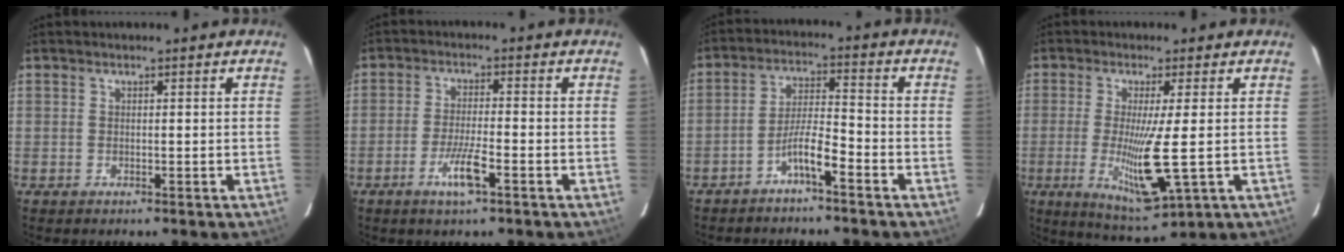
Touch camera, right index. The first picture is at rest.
{"total": 5.4, "force": [-2.7, 0.4, 4.7], "torque": [-0.089, -0.006, -0.050]}
{"total": 5.6, "force": [-3.6, 0.2, 4.3], "torque": [-0.079, 0.011, -0.071]}
{"total": 10.0, "force": [-1.4, 0.6, 9.8], "torque": [-0.183, -0.033, -0.023]}